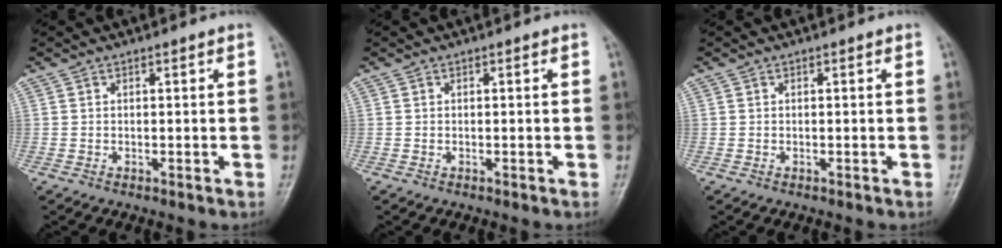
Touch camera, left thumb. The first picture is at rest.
{"total": 0.0}
{"total": 0.0}